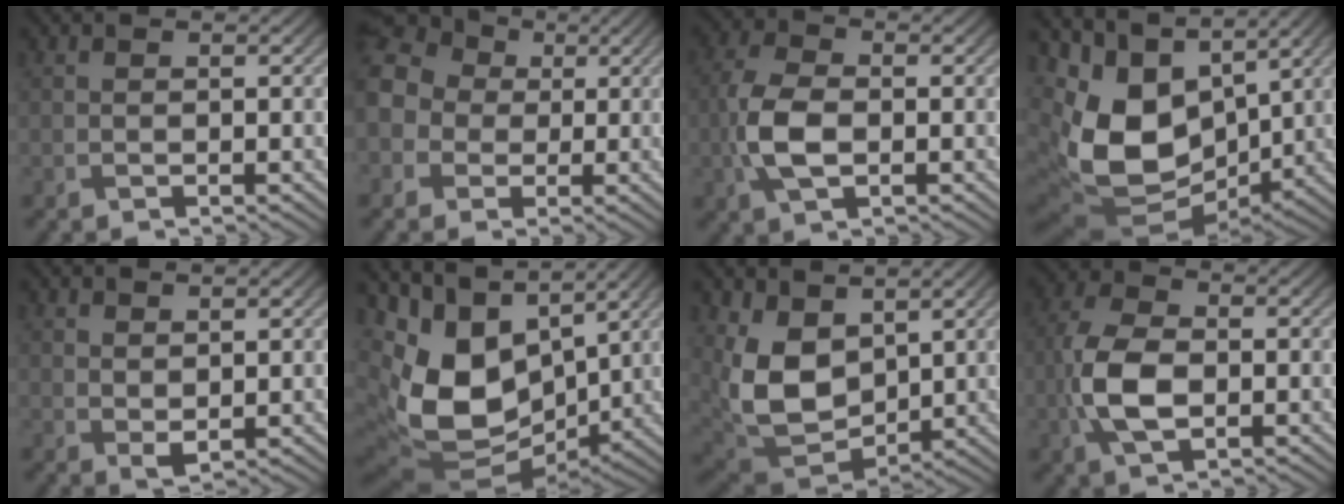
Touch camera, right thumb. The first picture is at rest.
{"total": 10.6, "force": [0.5, 9.3, 5.1], "torque": [-0.149, 0.010, -0.025]}
{"total": 6.5, "force": [-1.2, 3.6, 5.3], "torque": [-0.133, -0.001, -0.029]}
{"total": 13.9, "force": [1.7, 9.4, 10.1], "torque": [-0.228, -0.017, 0.032]}
{"total": 2.0, "force": [1.2, 0.9, 1.2], "torque": [-0.028, -0.005, 0.028]}
{"total": 15.4, "force": [1.8, 10.2, 11.4], "torque": [-0.261, -0.015, 0.037]}
{"total": 10.9, "force": [3.2, 7.2, 7.6], "torque": [-0.193, -0.012, 0.068]}
{"total": 7.9, "force": [-1.4, 4.4, 6.4], "torque": [-0.154, 0.002, -0.034]}